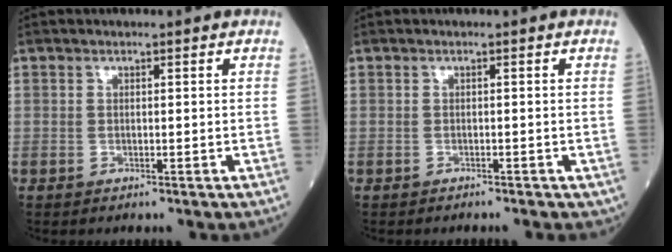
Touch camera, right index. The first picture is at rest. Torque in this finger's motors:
{"motor_torque": [0.23, -0.41, 0.14, 0.01]}